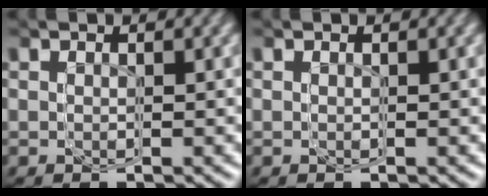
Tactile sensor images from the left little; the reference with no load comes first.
{"total": 0.0}